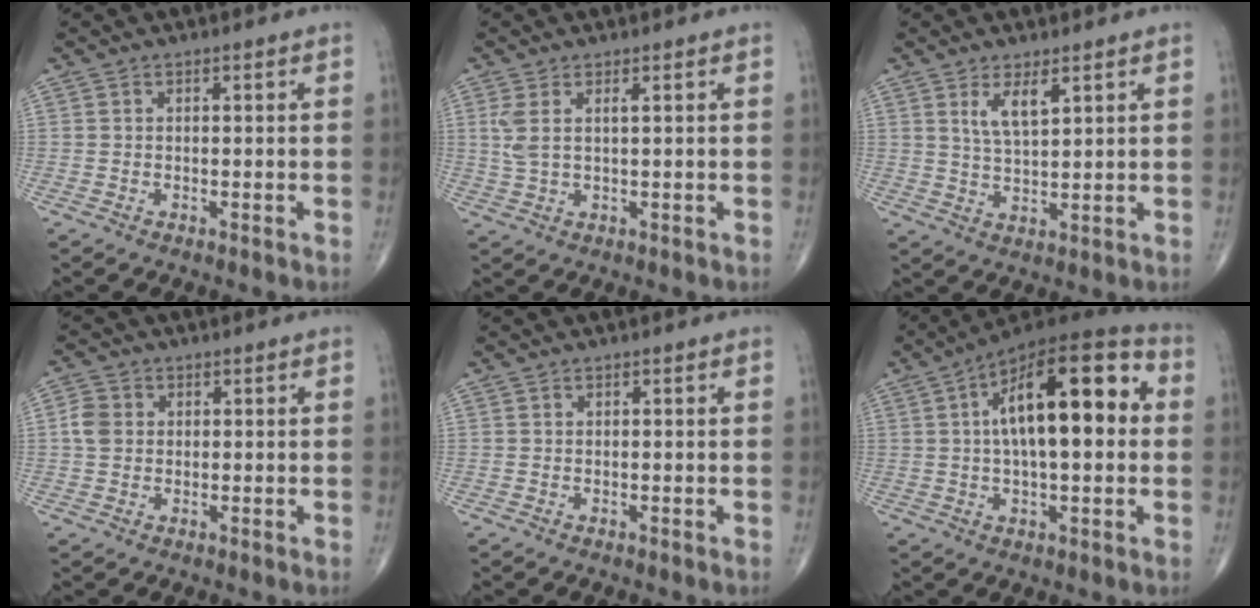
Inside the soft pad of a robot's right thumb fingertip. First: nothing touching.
{"total": 3.9, "force": [1.3, 1.2, 3.5], "torque": [-0.090, 0.001, 0.035]}
{"total": 5.0, "force": [2.6, 1.6, 4.0], "torque": [-0.073, -0.020, 0.056]}
{"total": 3.8, "force": [0.4, 3.2, 2.0], "torque": [-0.034, 0.005, 0.003]}
{"total": 0.0}
{"total": 21.0, "force": [3.3, 8.5, 18.9], "torque": [-0.281, 0.028, 0.039]}